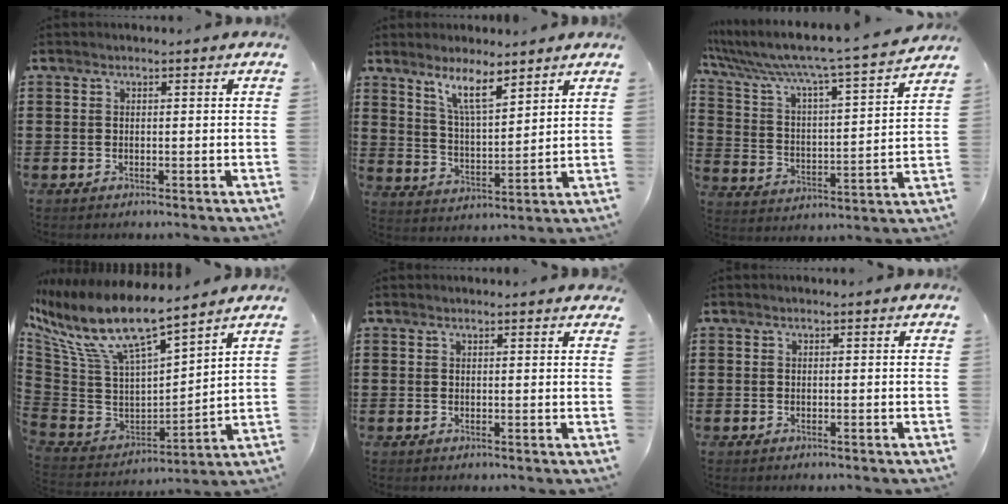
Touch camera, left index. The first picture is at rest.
{"total": 7.5, "force": [5.7, 1.6, 4.7], "torque": [-0.099, -0.017, 0.100]}
{"total": 7.0, "force": [6.1, -0.1, 3.4], "torque": [-0.097, -0.053, 0.093]}
{"total": 12.1, "force": [8.1, 3.1, 8.4], "torque": [-0.209, -0.060, 0.133]}
{"total": 1.0, "force": [0.9, 0.0, 0.5], "torque": [-0.010, 0.000, 0.017]}
{"total": 0.0}